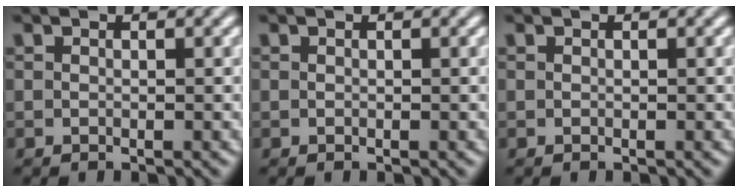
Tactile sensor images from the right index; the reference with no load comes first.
{"total": 0.0}
{"total": 0.0}